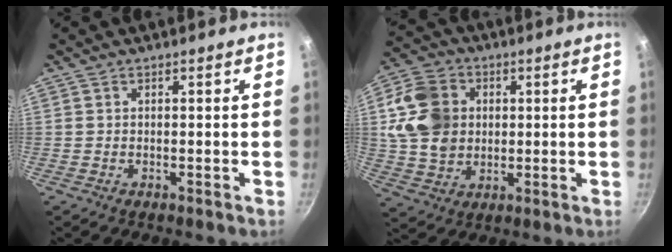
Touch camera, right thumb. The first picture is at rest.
{"total": 13.7, "force": [2.5, 11.2, 7.5], "torque": [-0.119, 0.001, 0.045]}